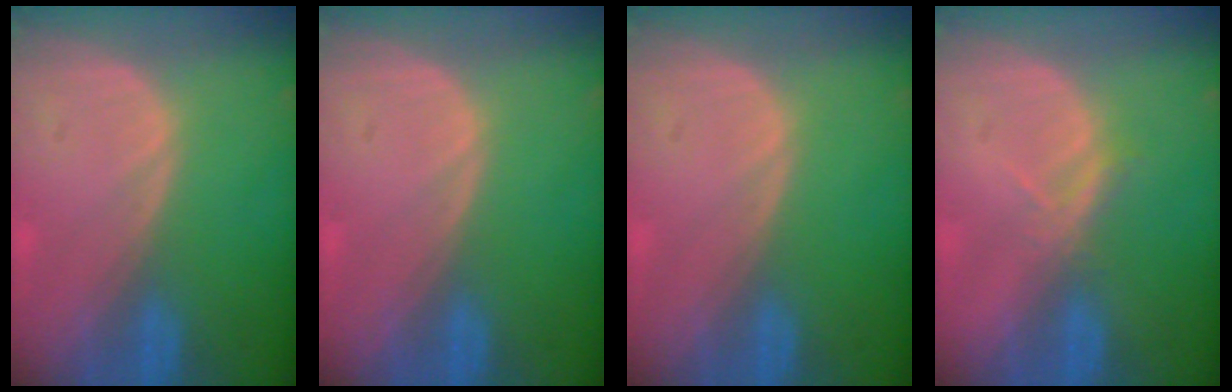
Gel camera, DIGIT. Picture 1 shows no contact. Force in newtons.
{"total": 0.0}
{"total": 0.0}
{"total": 2.1, "press": 1.9, "slide": 0.9}